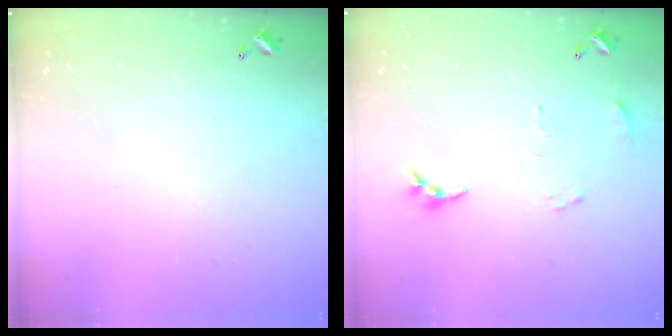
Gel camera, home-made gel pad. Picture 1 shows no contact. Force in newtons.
{"total": 6.2, "press": 6.2, "slide": 0.5}